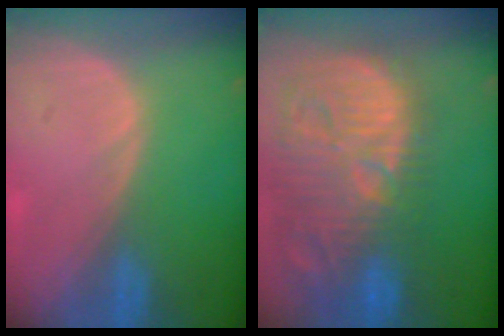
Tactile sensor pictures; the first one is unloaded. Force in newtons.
{"total": 15.5, "press": 13.5, "slide": 7.6}